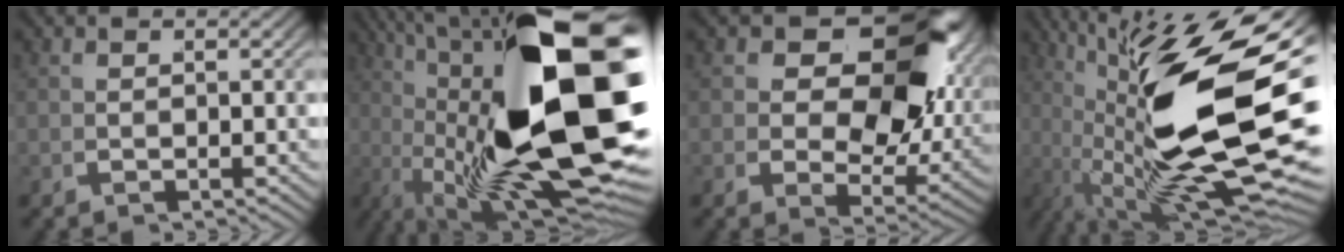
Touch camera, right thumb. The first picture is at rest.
{"total": 27.7, "force": [-0.7, 12.8, 24.5], "torque": [-0.409, -0.070, 0.035]}
{"total": 15.8, "force": [2.8, 9.2, 12.5], "torque": [-0.189, -0.019, 0.045]}
{"total": 21.3, "force": [0.0, 8.9, 19.4], "torque": [-0.327, -0.046, 0.038]}